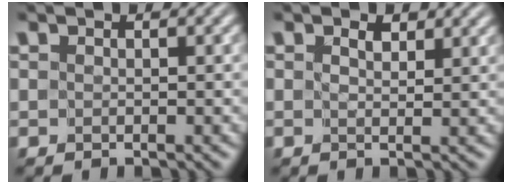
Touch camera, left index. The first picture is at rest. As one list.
[{"total": 1.2, "force": [1.0, 0.3, 0.6], "torque": [-0.014, -0.003, 0.019]}]